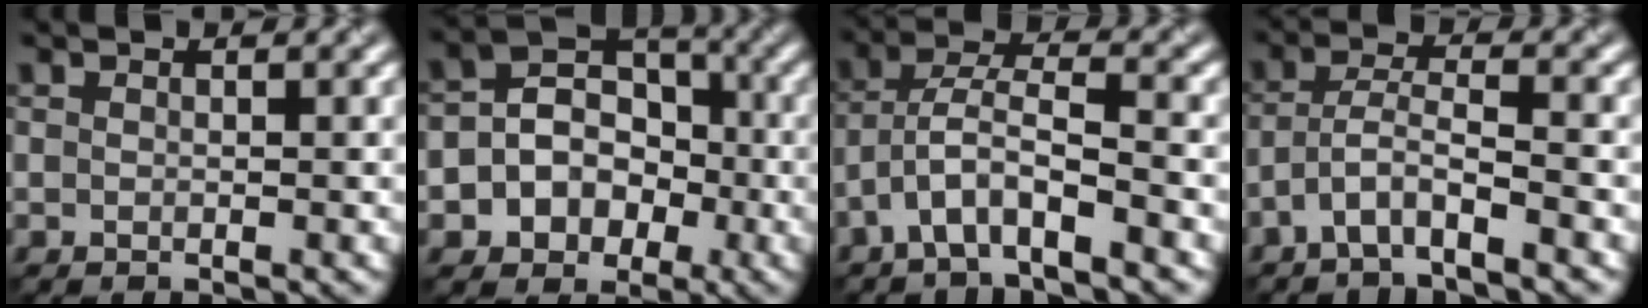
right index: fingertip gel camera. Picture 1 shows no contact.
{"total": 5.6, "force": [-1.2, 5.0, 2.3], "torque": [-0.021, 0.014, -0.044]}
{"total": 4.3, "force": [-2.5, 1.0, 3.3], "torque": [-0.064, 0.018, -0.055]}
{"total": 3.3, "force": [-2.3, 0.5, 2.2], "torque": [-0.046, 0.012, -0.056]}